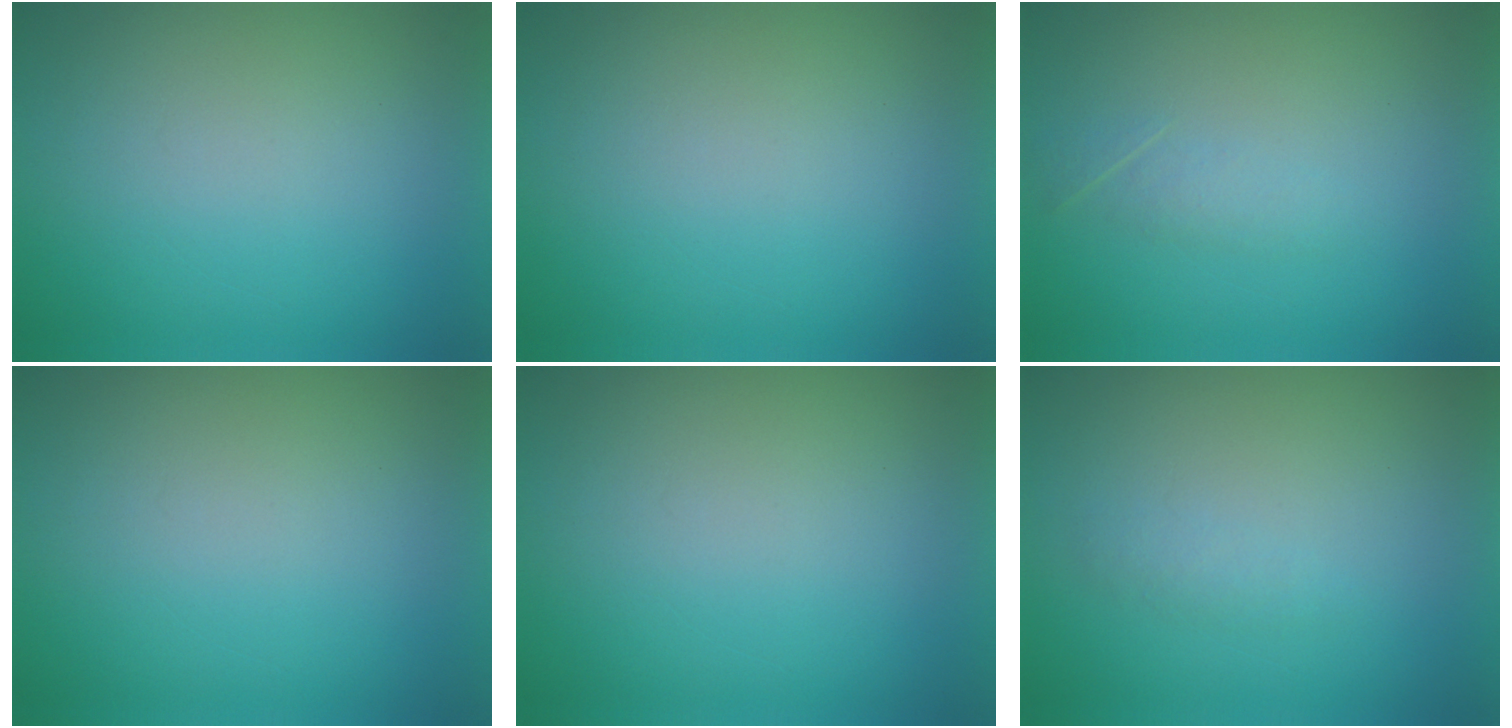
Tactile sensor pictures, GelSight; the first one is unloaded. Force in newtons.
{"total": 0.0}
{"total": 1.7}
{"total": 0.0}
{"total": 0.0}
{"total": 1.3}